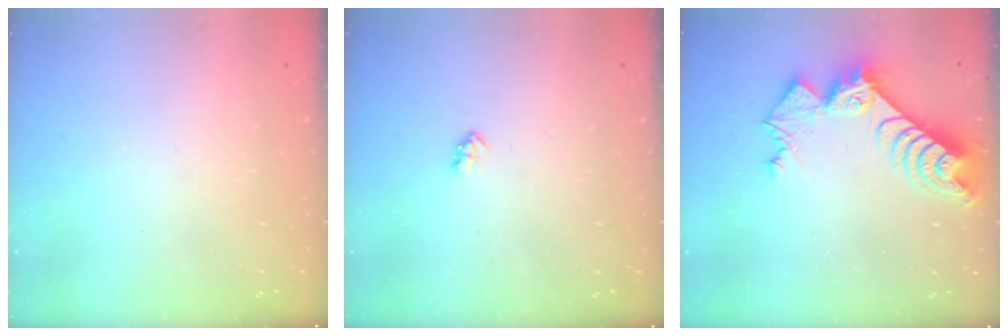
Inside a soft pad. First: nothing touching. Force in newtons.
{"total": 2.0, "press": 2.0, "slide": 0.3}
{"total": 10.7, "press": 10.6, "slide": 1.1}